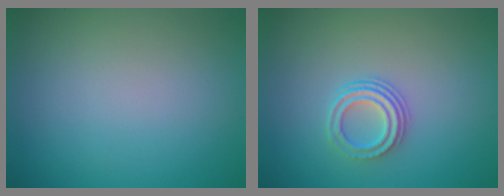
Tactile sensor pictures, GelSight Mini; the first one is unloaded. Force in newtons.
{"total": 2.8, "press": 2.2, "slide": 1.8}